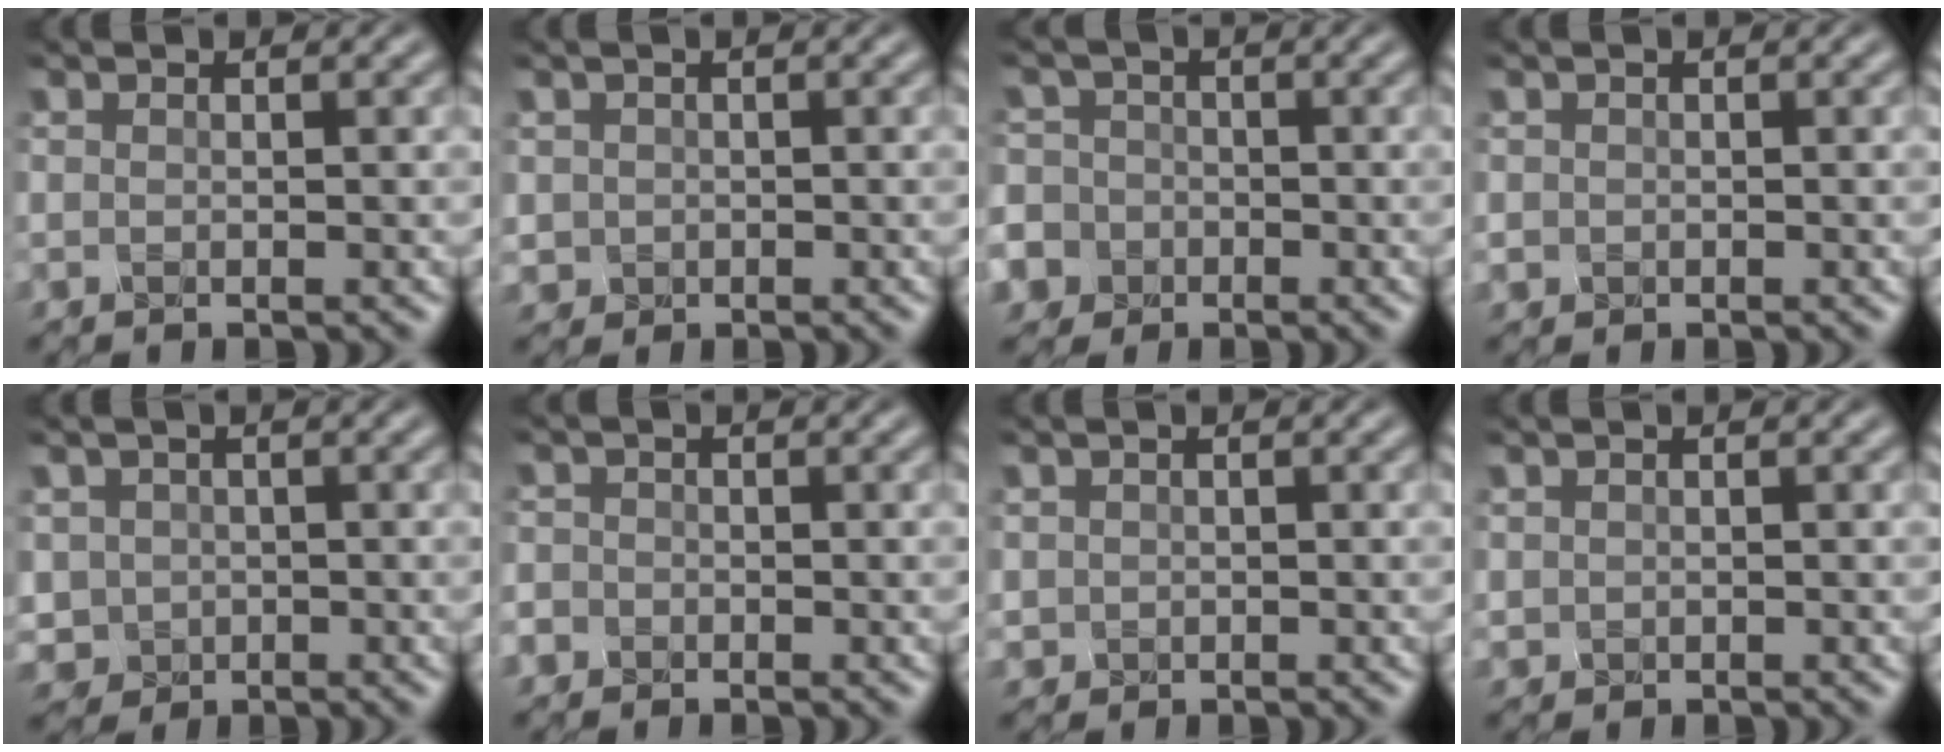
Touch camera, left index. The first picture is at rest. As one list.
[{"total": 1.2, "force": [0.1, 1.1, 0.1], "torque": [0.003, -0.004, -0.001]}, {"total": 9.2, "force": [-4.0, 8.0, 1.7], "torque": [-0.057, -0.016, -0.107]}, {"total": 0.7, "force": [-0.1, 0.6, 0.1], "torque": [0.003, -0.003, -0.002]}, {"total": 2.2, "force": [-0.1, 2.2, 0.3], "torque": [-0.004, -0.005, 0.000]}, {"total": 1.6, "force": [-0.8, 1.4, 0.3], "torque": [0.003, 0.003, -0.016]}, {"total": 0.9, "force": [0.2, 0.9, 0.1], "torque": [0.001, -0.002, 0.004]}, {"total": 0.6, "force": [0.3, 0.5, 0.1], "torque": [0.000, -0.001, 0.008]}]